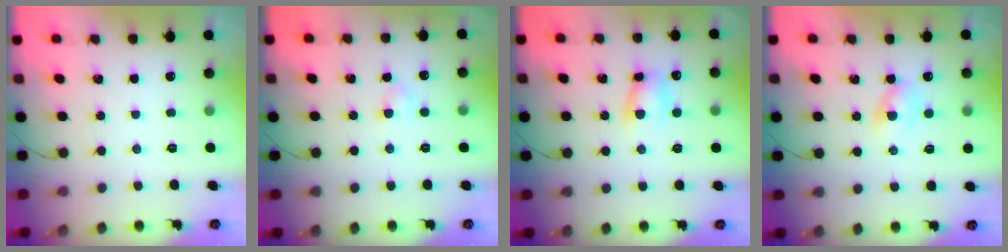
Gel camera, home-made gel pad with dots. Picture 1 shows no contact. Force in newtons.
{"total": 2.9, "press": 2.7, "slide": 1.1}
{"total": 6.4, "press": 6.3, "slide": 1.1}
{"total": 2.6, "press": 2.4, "slide": 1.0}